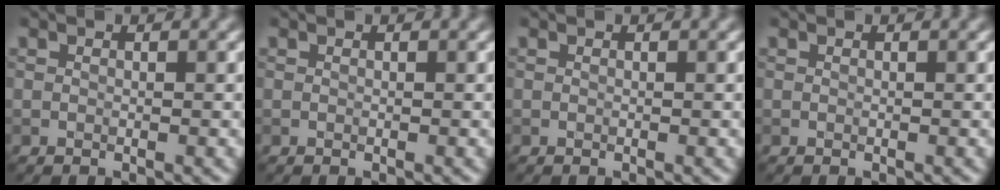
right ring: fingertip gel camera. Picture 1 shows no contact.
{"total": 0.0}
{"total": 0.0}
{"total": 0.0}